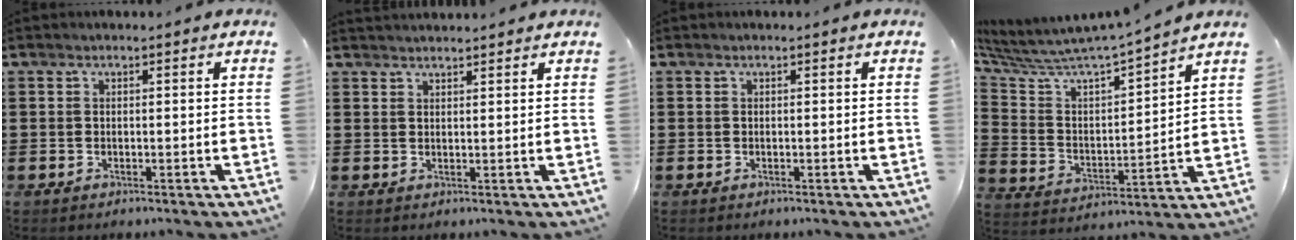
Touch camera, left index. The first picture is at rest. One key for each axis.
{"total": 1.7, "fx": 1.7, "fy": 0.0, "fz": 0.0, "tx": -0.005, "ty": 0.002, "tz": 0.034}
{"total": 0.0}
{"total": 5.9, "fx": 5.6, "fy": 0.3, "fz": 1.7, "tx": -0.067, "ty": -0.055, "tz": 0.088}